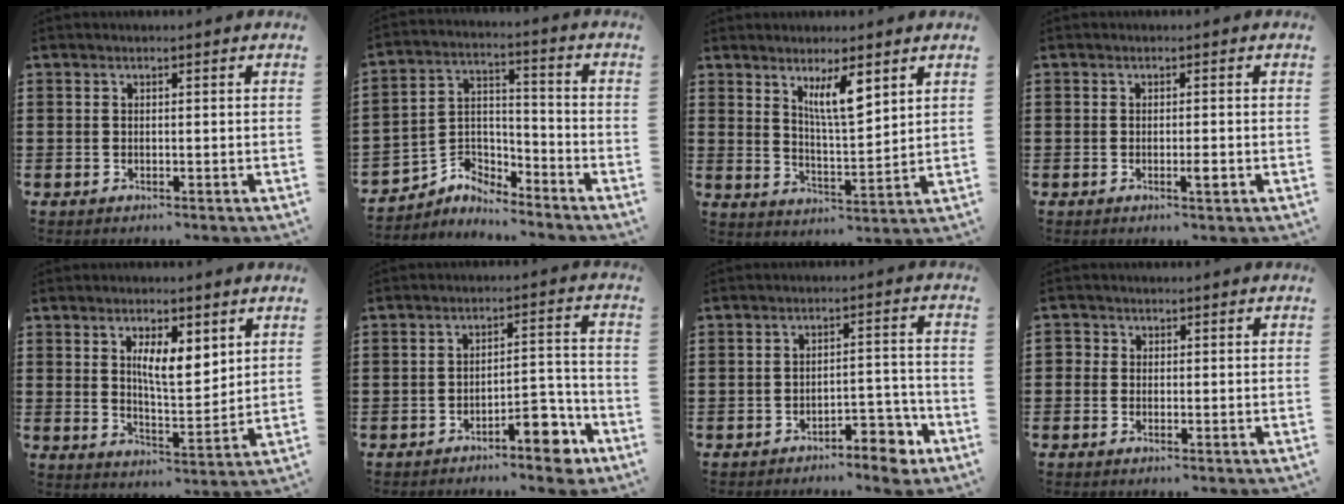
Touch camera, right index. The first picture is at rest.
{"total": 4.2, "force": [-3.6, 2.0, 0.8], "torque": [-0.041, -0.009, -0.080]}
{"total": 7.2, "force": [4.1, 1.9, 5.6], "torque": [-0.111, -0.002, 0.068]}
{"total": 1.7, "force": [-0.7, 0.3, 1.5], "torque": [-0.028, -0.001, -0.013]}
{"total": 6.5, "force": [3.0, 2.2, 5.3], "torque": [-0.095, -0.008, 0.048]}
{"total": 6.9, "force": [-4.9, 1.9, 4.5], "torque": [-0.061, 0.008, -0.087]}
{"total": 5.1, "force": [-4.1, 1.6, 2.7], "torque": [-0.043, 0.013, -0.076]}
{"total": 1.0, "force": [-0.3, 0.9, 0.1], "torque": [-0.004, 0.004, -0.007]}